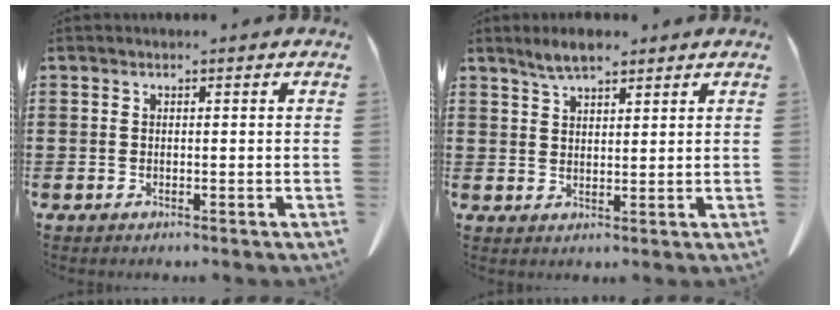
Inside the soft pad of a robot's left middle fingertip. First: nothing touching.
{"total": 3.9, "force": [3.2, 1.0, 1.9], "torque": [-0.045, -0.001, 0.059]}